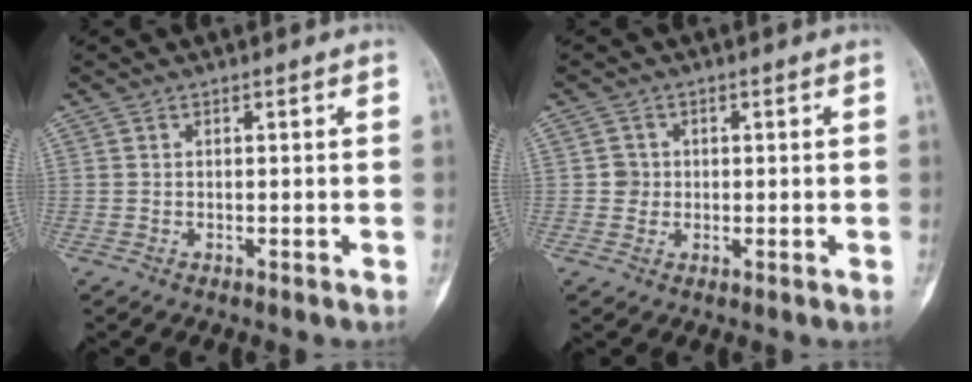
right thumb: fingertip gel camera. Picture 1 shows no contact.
{"total": 2.0, "force": [0.1, 2.0, 0.2], "torque": [0.010, 0.005, -0.002]}